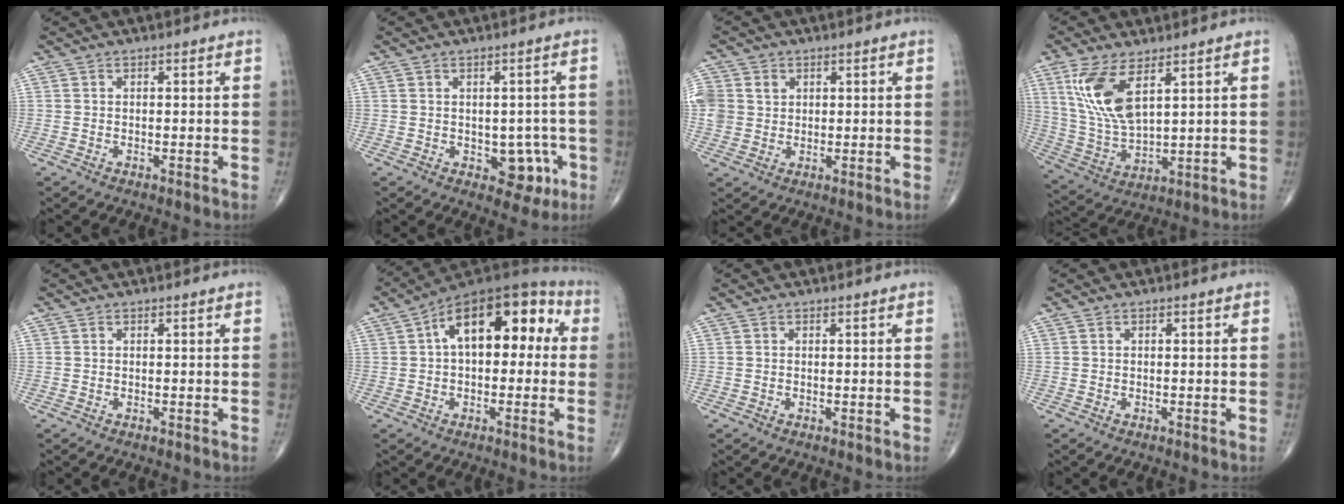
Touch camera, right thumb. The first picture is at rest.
{"total": 5.8, "force": [-1.6, 3.9, 3.9], "torque": [-0.014, 0.006, -0.013]}
{"total": 8.3, "force": [2.1, 7.3, 3.4], "torque": [-0.084, 0.008, 0.044]}
{"total": 12.1, "force": [5.5, 4.8, 9.6], "torque": [-0.200, -0.023, 0.123]}
{"total": 0.0}
{"total": 17.3, "force": [3.5, 9.2, 14.3], "torque": [-0.184, 0.044, 0.040]}
{"total": 0.0}
{"total": 0.0}